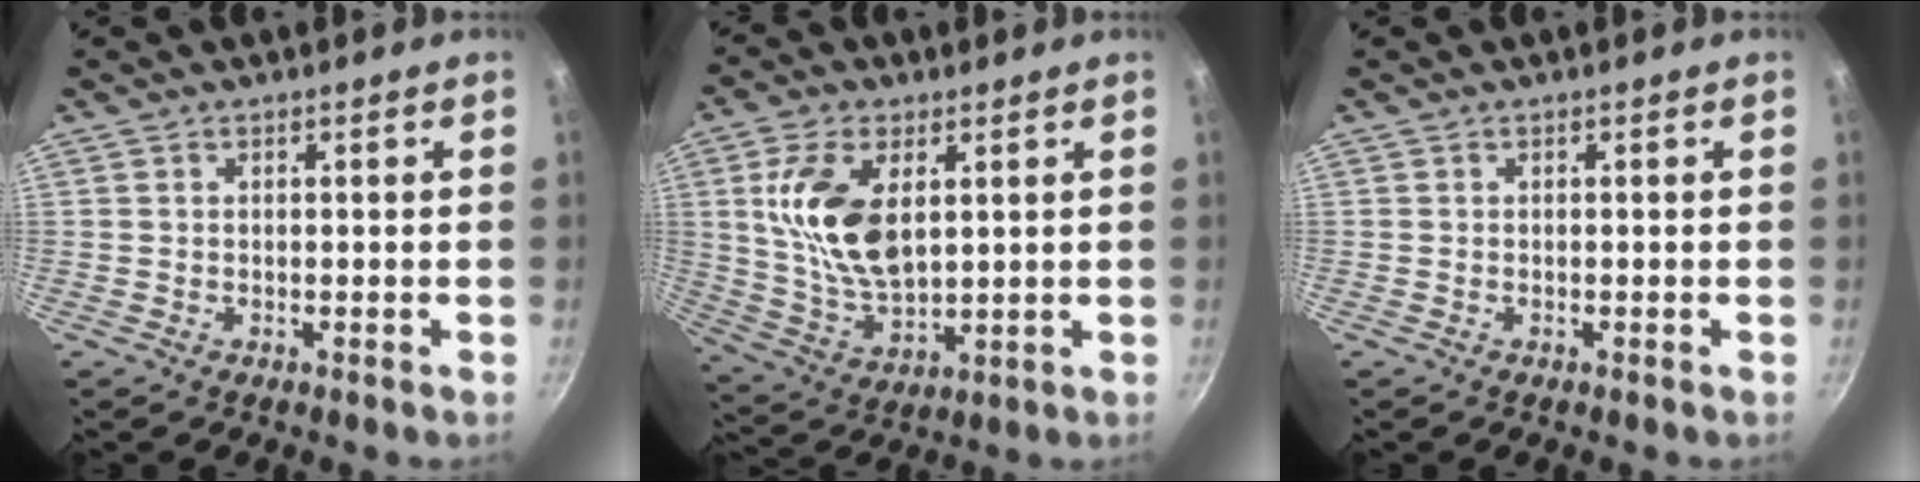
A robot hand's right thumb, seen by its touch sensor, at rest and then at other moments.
{"total": 14.1, "force": [3.4, 7.6, 11.4], "torque": [-0.209, -0.019, 0.074]}
{"total": 0.0}